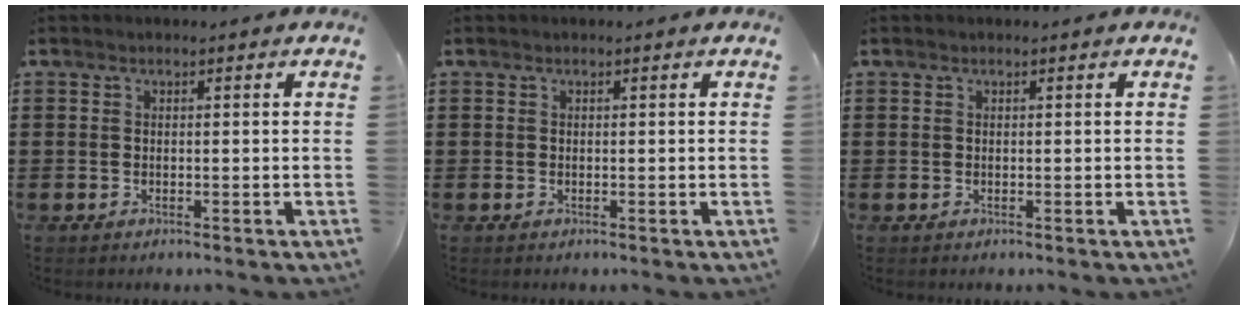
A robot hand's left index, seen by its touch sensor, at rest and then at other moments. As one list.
[{"total": 0.0}, {"total": 0.0}]